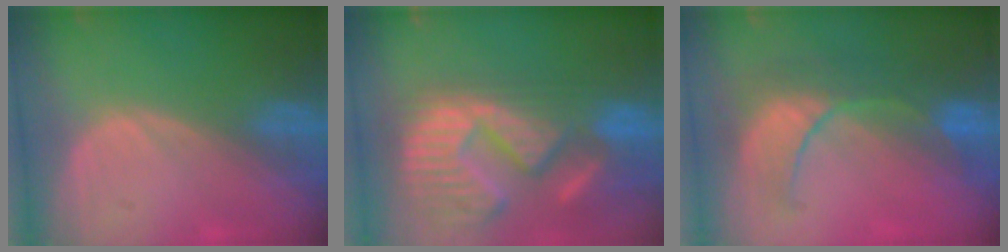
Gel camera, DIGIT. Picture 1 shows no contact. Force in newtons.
{"total": 15.4, "press": 12.7, "slide": 8.7}
{"total": 8.1, "press": 8.1, "slide": 0.7}